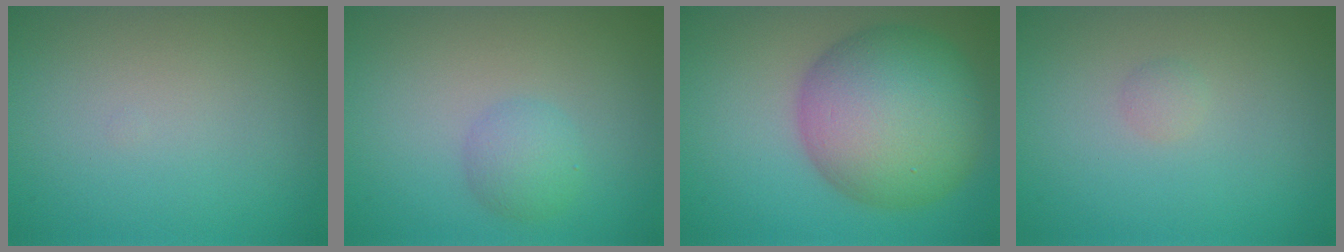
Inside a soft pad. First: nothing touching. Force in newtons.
{"total": 2.1, "press": 2.1, "slide": 0.0}
{"total": 11.6, "press": 11.6, "slide": 0.3}
{"total": 0.7, "press": 0.7, "slide": 0.0}